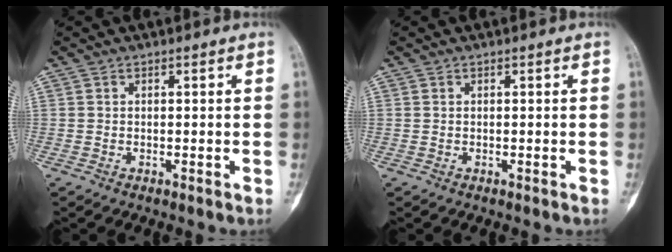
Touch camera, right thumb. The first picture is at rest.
{"total": 0.0}